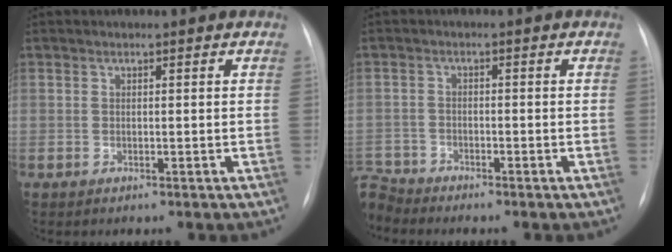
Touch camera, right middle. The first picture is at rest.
{"total": 4.4, "force": [-4.3, 0.5, -0.4], "torque": [0.010, -0.007, -0.085]}